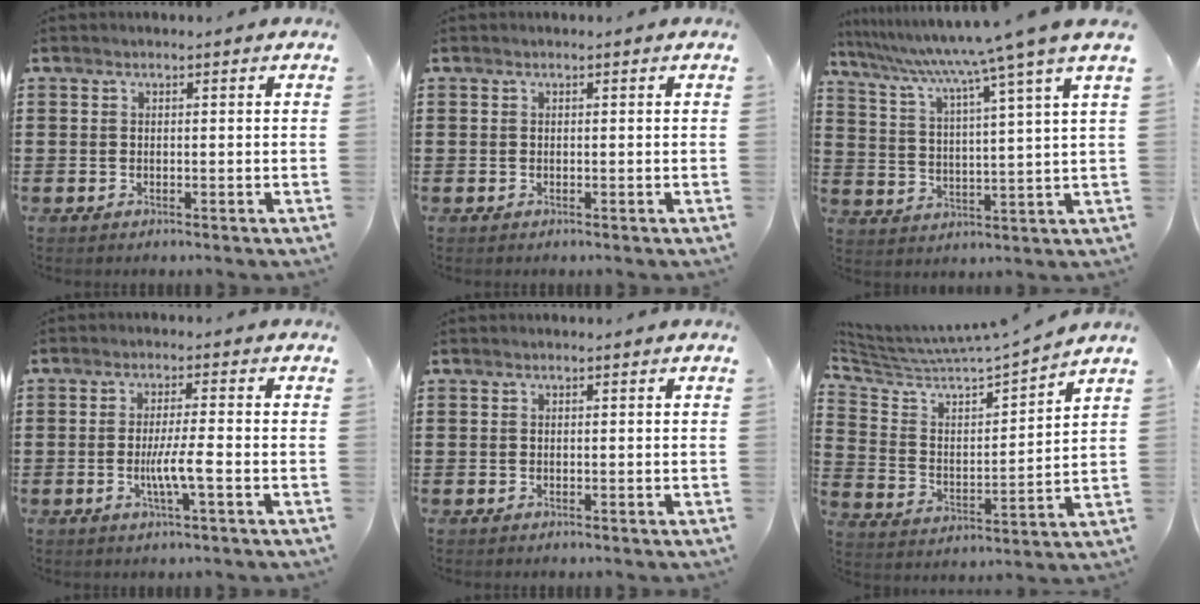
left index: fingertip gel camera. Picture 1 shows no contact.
{"total": 0.0}
{"total": 7.9, "force": [6.3, -1.9, 4.4], "torque": [-0.112, -0.045, 0.094]}
{"total": 5.0, "force": [-1.3, 0.1, 4.9], "torque": [-0.099, -0.009, -0.030]}
{"total": 0.0}
{"total": 4.8, "force": [4.4, 0.7, 1.9], "torque": [-0.065, -0.043, 0.065]}